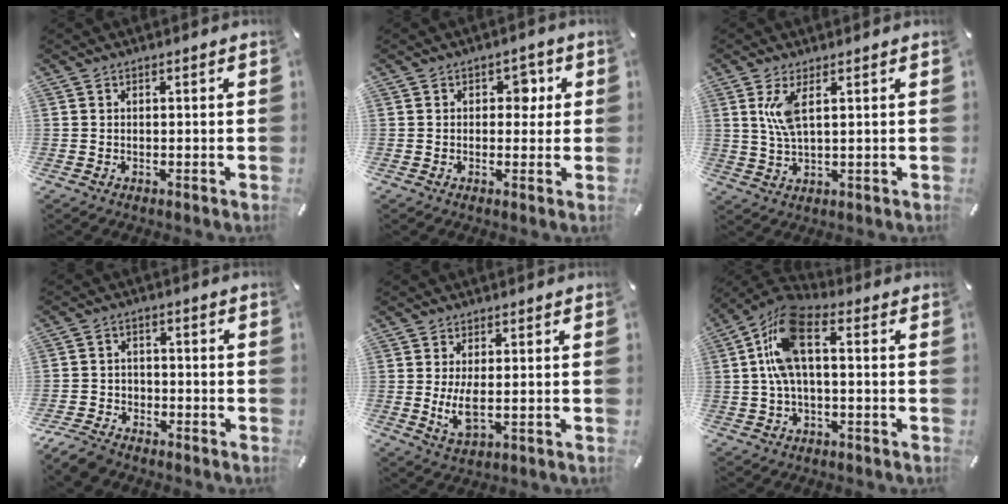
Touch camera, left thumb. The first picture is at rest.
{"total": 4.0, "force": [0.8, 2.9, 2.7], "torque": [-0.011, -0.007, -0.001]}
{"total": 6.1, "force": [2.4, 1.8, 5.3], "torque": [-0.121, 0.000, 0.040]}
{"total": 5.7, "force": [-4.6, 3.2, 1.4], "torque": [-0.035, 0.023, -0.091]}
{"total": 6.0, "force": [0.1, 2.2, 5.5], "torque": [-0.117, -0.013, -0.004]}
{"total": 12.7, "force": [2.0, 6.1, 10.9], "torque": [-0.229, 0.001, 0.038]}